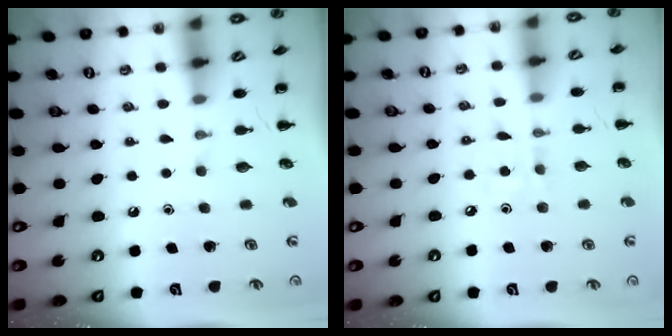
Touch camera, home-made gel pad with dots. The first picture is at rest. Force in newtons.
{"total": 4.2, "press": 4.2, "slide": 0.7}